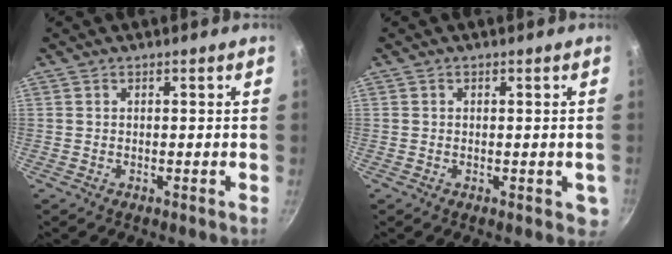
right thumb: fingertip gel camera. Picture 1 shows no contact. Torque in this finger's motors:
{"motor_torque": [0.12, -0.14, 0.14, -0.14, 0.07]}